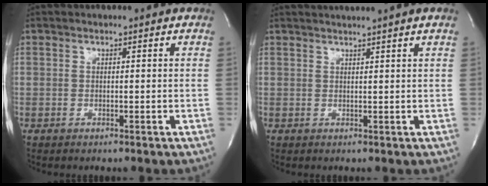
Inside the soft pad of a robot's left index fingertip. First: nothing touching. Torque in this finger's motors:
{"motor_torque": [0.13, -0.23, 0.75, 0.14]}